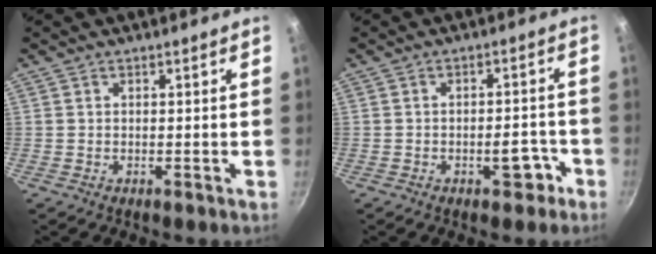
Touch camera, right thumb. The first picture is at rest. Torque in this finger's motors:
{"motor_torque": [2.84, 2.17, 0.51, -0.01, 0.15]}